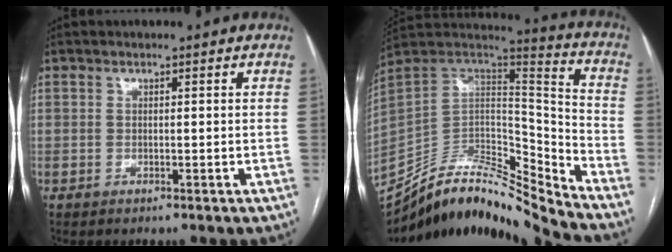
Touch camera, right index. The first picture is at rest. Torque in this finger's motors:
{"motor_torque": [-1.03, -1.11, -1.05, -0.21]}